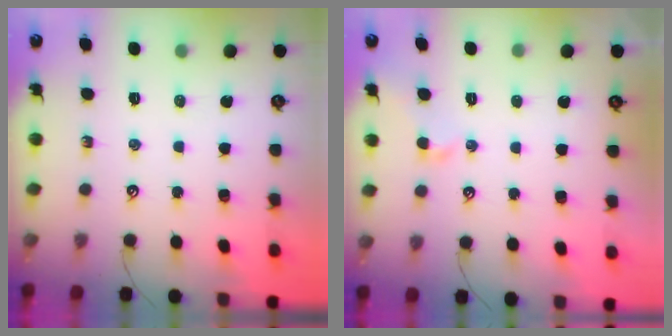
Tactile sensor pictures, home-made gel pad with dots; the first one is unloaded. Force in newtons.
{"total": 0.6, "press": 0.1, "slide": 0.5}